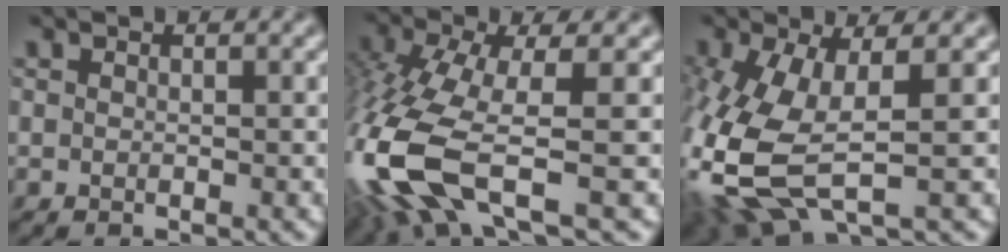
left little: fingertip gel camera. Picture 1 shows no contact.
{"total": 11.1, "force": [-3.9, 4.1, 9.6], "torque": [-0.244, -0.019, -0.078]}
{"total": 9.7, "force": [-1.3, 4.7, 8.4], "torque": [-0.222, -0.019, -0.016]}